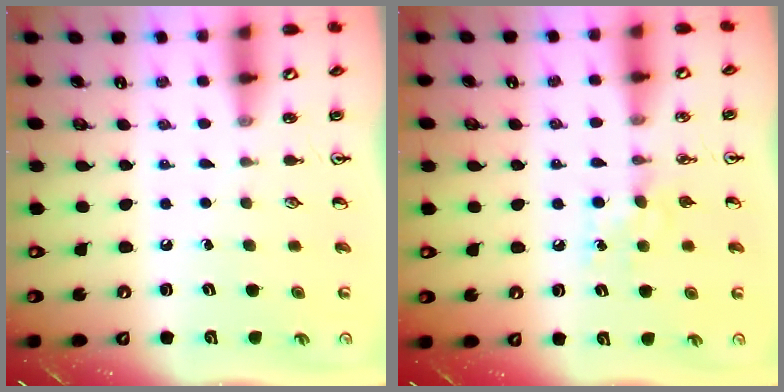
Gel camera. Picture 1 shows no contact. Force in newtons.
{"total": 7.5, "press": 7.5, "slide": 0.6}